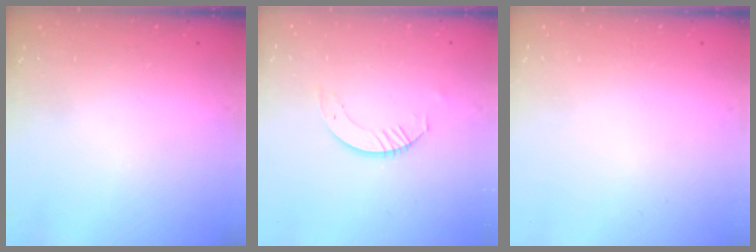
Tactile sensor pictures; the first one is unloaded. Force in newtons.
{"total": 3.2, "press": 3.2, "slide": 0.3}
{"total": 0.0}